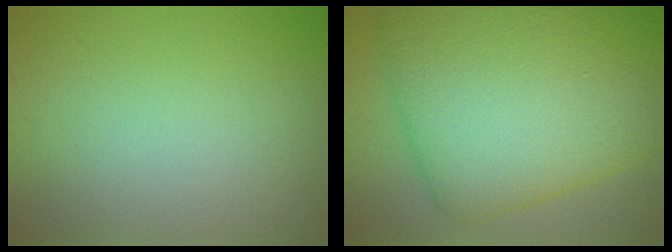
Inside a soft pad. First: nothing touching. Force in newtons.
{"total": 13.6, "press": 13.6, "slide": 0.3}